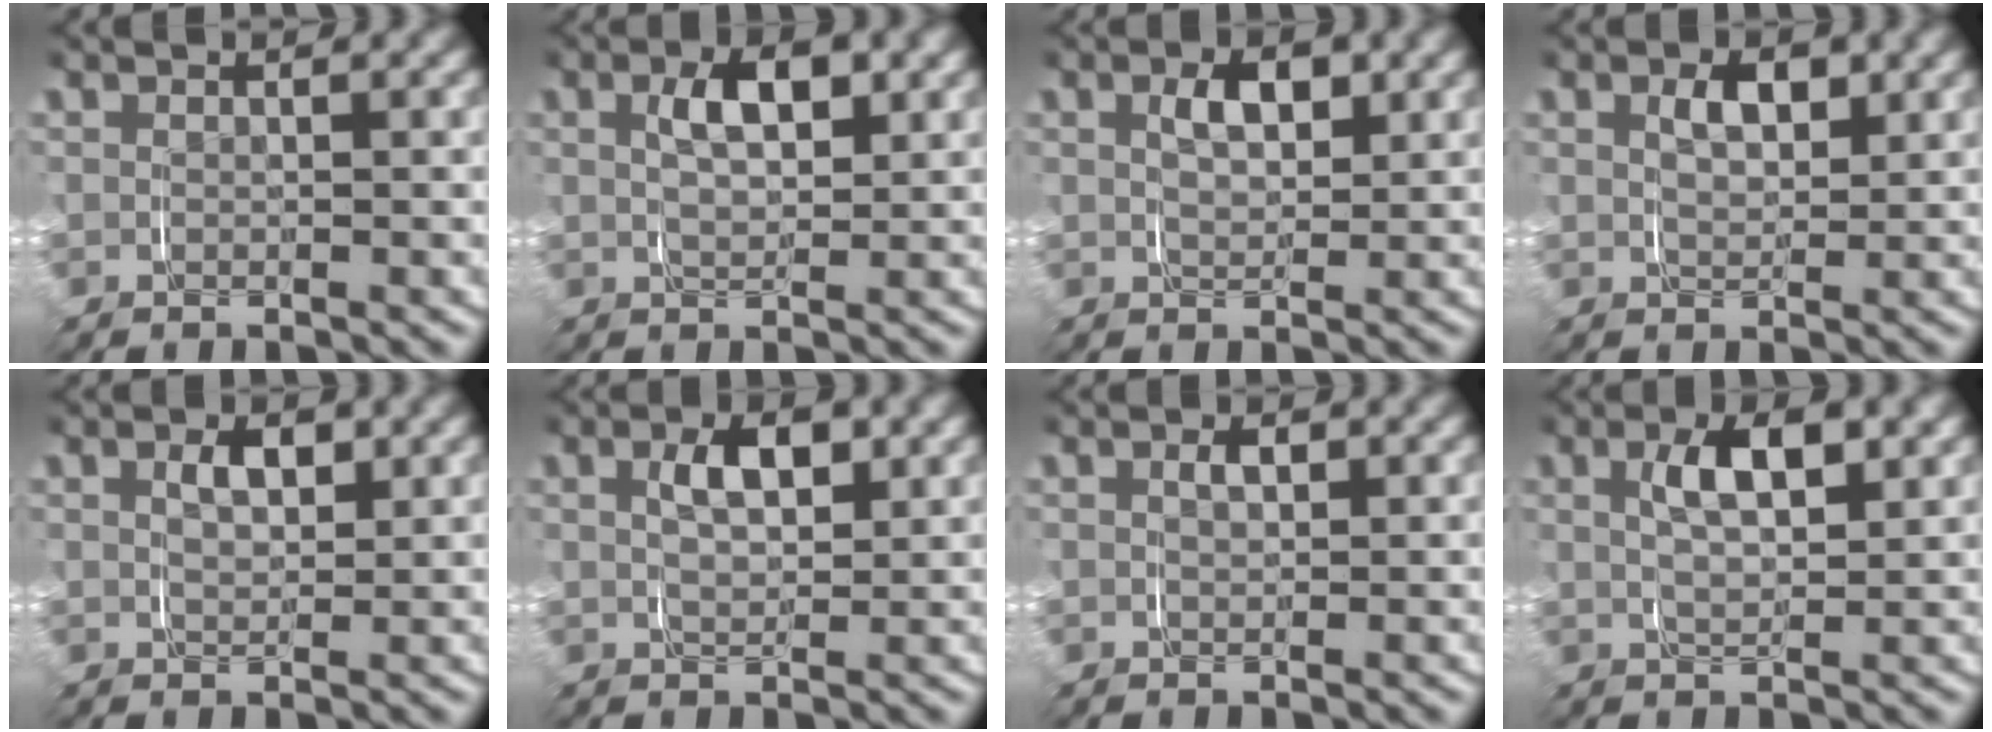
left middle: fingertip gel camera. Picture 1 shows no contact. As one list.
[{"total": 3.4, "force": [0.6, 1.6, 2.9], "torque": [-0.053, -0.008, 0.014]}, {"total": 2.5, "force": [0.5, 1.4, 2.0], "torque": [-0.036, -0.009, 0.012]}, {"total": 2.2, "force": [0.5, 1.2, 1.8], "torque": [-0.031, -0.010, 0.013]}, {"total": 1.9, "force": [0.4, 1.0, 1.5], "torque": [-0.026, -0.008, 0.011]}, {"total": 3.0, "force": [0.6, 1.5, 2.6], "torque": [-0.047, -0.008, 0.013]}, {"total": 1.1, "force": [0.1, 0.6, 0.9], "torque": [-0.016, -0.003, 0.003]}, {"total": 3.7, "force": [0.7, 1.6, 3.3], "torque": [-0.064, -0.005, 0.016]}]